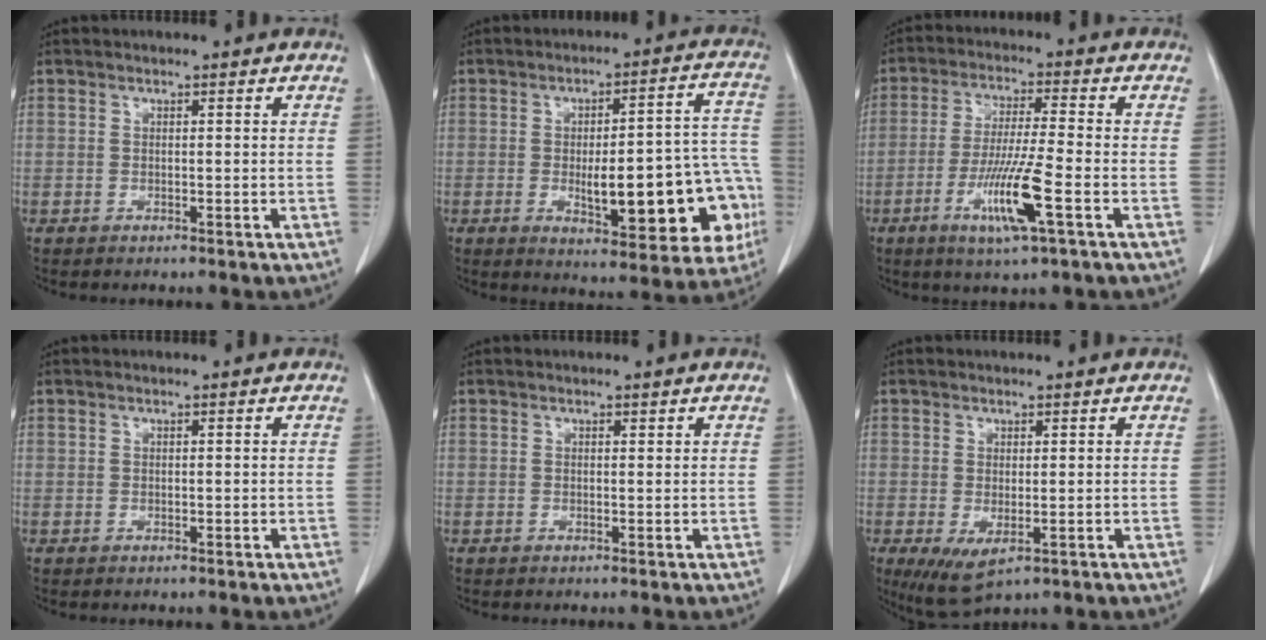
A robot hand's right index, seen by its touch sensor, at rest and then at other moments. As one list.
[{"total": 19.9, "force": [-4.5, 5.5, 18.5], "torque": [-0.171, 0.035, -0.036]}, {"total": 10.1, "force": [-3.9, -0.2, 9.4], "torque": [-0.181, -0.018, -0.073]}, {"total": 0.0}, {"total": 0.0}, {"total": 4.9, "force": [-1.6, 1.9, 4.2], "torque": [-0.079, -0.021, -0.012]}]